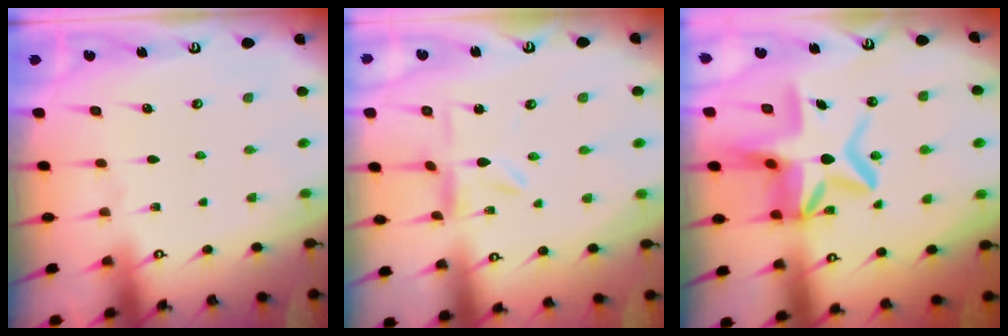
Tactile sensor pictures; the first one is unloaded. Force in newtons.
{"total": 0.6, "press": 0.6, "slide": 0.2}
{"total": 13.4, "press": 12.9, "slide": 3.5}